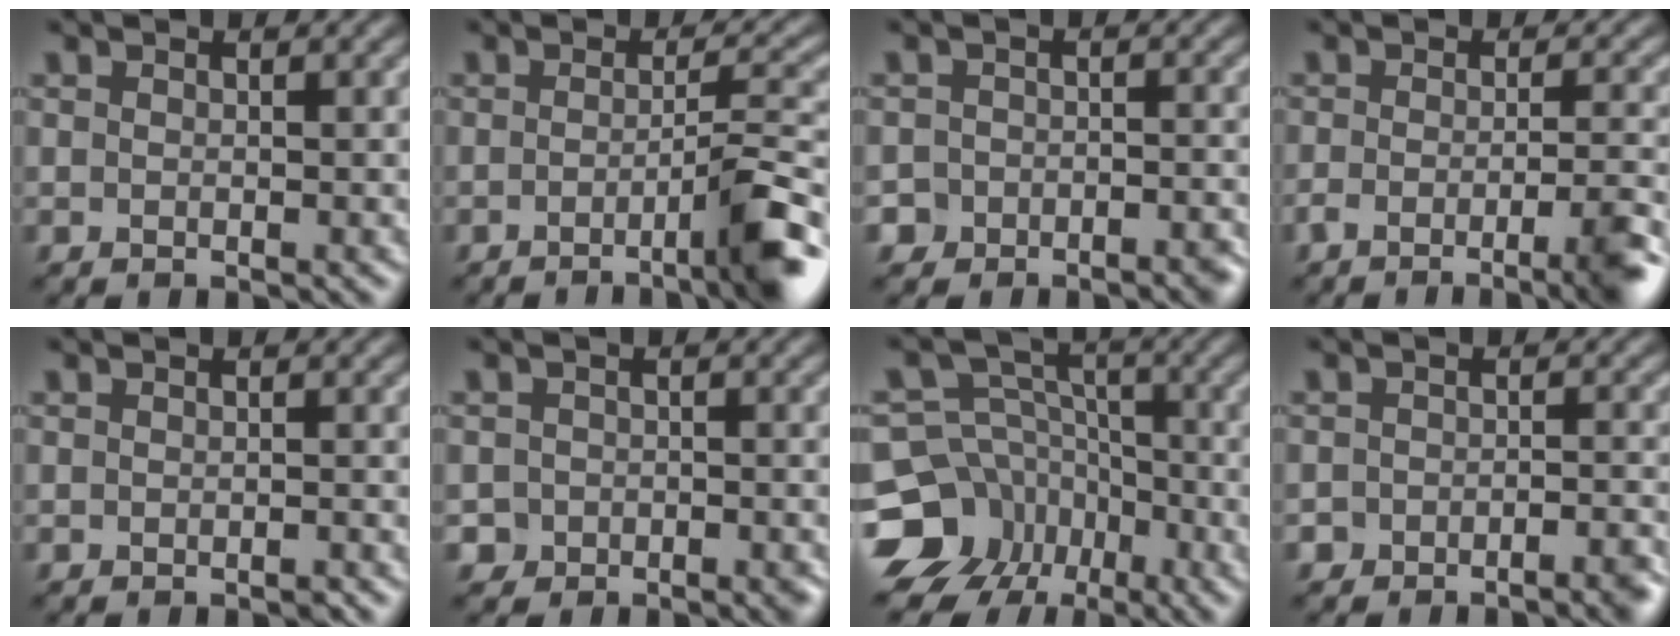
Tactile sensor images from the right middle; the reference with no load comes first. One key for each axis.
{"total": 6.0, "fx": -2.4, "fy": 0.8, "fz": 5.4, "tx": -0.067, "ty": 0.004, "tz": -0.045}
{"total": 3.9, "fx": -3.0, "fy": 2.4, "fz": 0.4, "tx": 0.018, "ty": 0.009, "tz": -0.043}
{"total": 5.1, "fx": -3.0, "fy": 1.1, "fz": 4.0, "tx": -0.059, "ty": -0.011, "tz": -0.051}
{"total": 0.6, "fx": -0.5, "fy": 0.1, "fz": 0.3, "tx": -0.002, "ty": 0.000, "tz": -0.006}
{"total": 2.9, "fx": -2.0, "fy": 2.1, "fz": 0.3, "tx": 0.015, "ty": 0.008, "tz": -0.028}
{"total": 9.7, "fx": -6.1, "fy": 7.2, "fz": 2.2, "tx": -0.045, "ty": 0.005, "tz": -0.114}
{"total": 3.1, "fx": -2.7, "fy": 1.4, "fz": 0.9, "tx": -0.009, "ty": 0.010, "tz": -0.034}